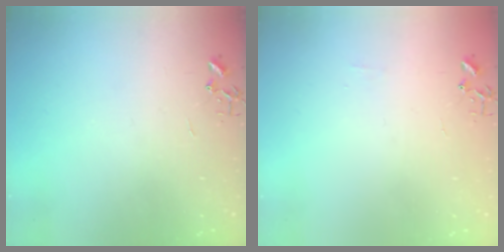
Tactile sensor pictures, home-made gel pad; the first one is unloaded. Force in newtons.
{"total": 3.9, "press": 3.8, "slide": 0.6}